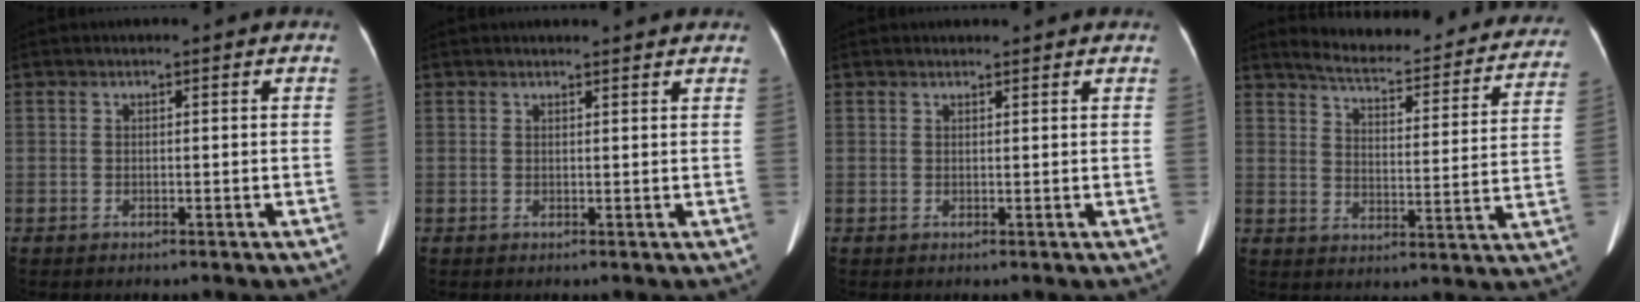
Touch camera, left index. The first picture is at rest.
{"total": 4.1, "force": [3.9, 0.5, 1.0], "torque": [-0.015, 0.012, 0.042]}
{"total": 2.4, "force": [2.3, 0.4, 0.4], "torque": [-0.013, 0.017, 0.029]}
{"total": 23.2, "force": [21.2, 4.5, 8.2], "torque": [-0.106, -0.049, 0.254]}